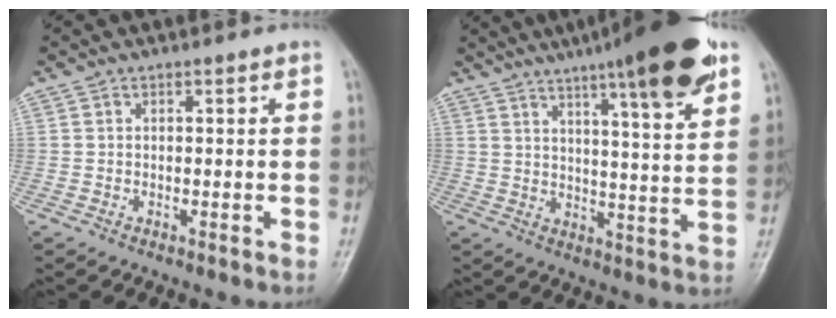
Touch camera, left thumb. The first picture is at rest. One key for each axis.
{"total": 18.1, "fx": 11.4, "fy": 2.7, "fz": 13.9, "tx": -0.182, "ty": -0.043, "tz": 0.159}